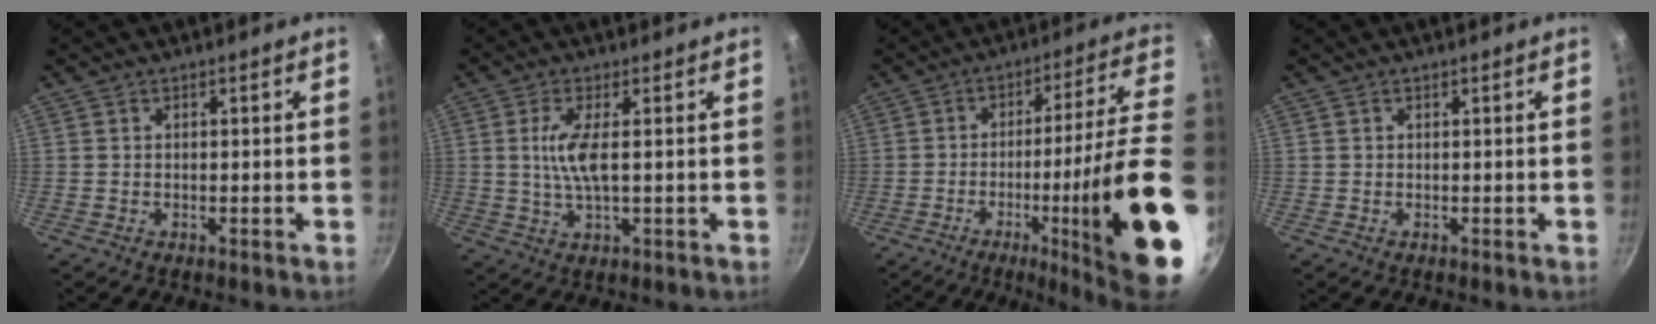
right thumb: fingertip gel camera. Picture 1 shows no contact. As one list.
[{"total": 6.3, "force": [0.7, 1.7, 6.0], "torque": [-0.132, -0.001, 0.014]}, {"total": 23.8, "force": [-7.9, 2.5, 22.3], "torque": [-0.302, 0.028, -0.114]}, {"total": 0.0}]